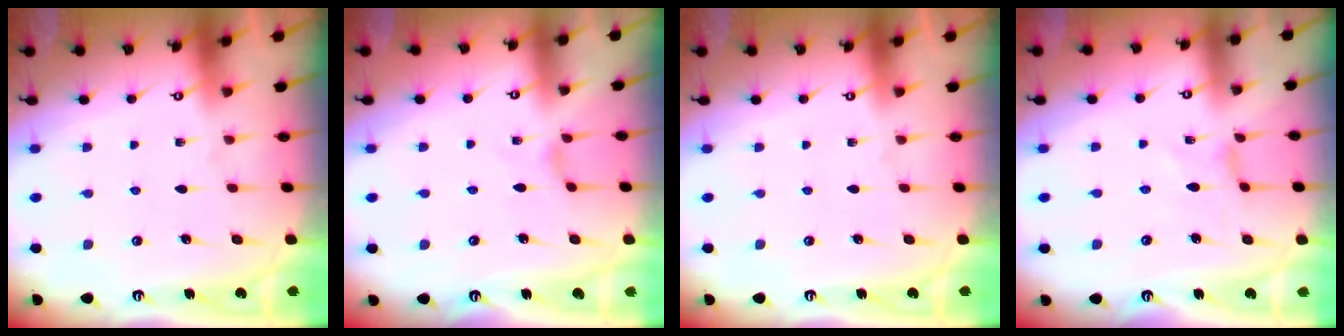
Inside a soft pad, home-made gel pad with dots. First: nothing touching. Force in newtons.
{"total": 0.7, "press": 0.6, "slide": 0.3}
{"total": 0.0}
{"total": 0.0}